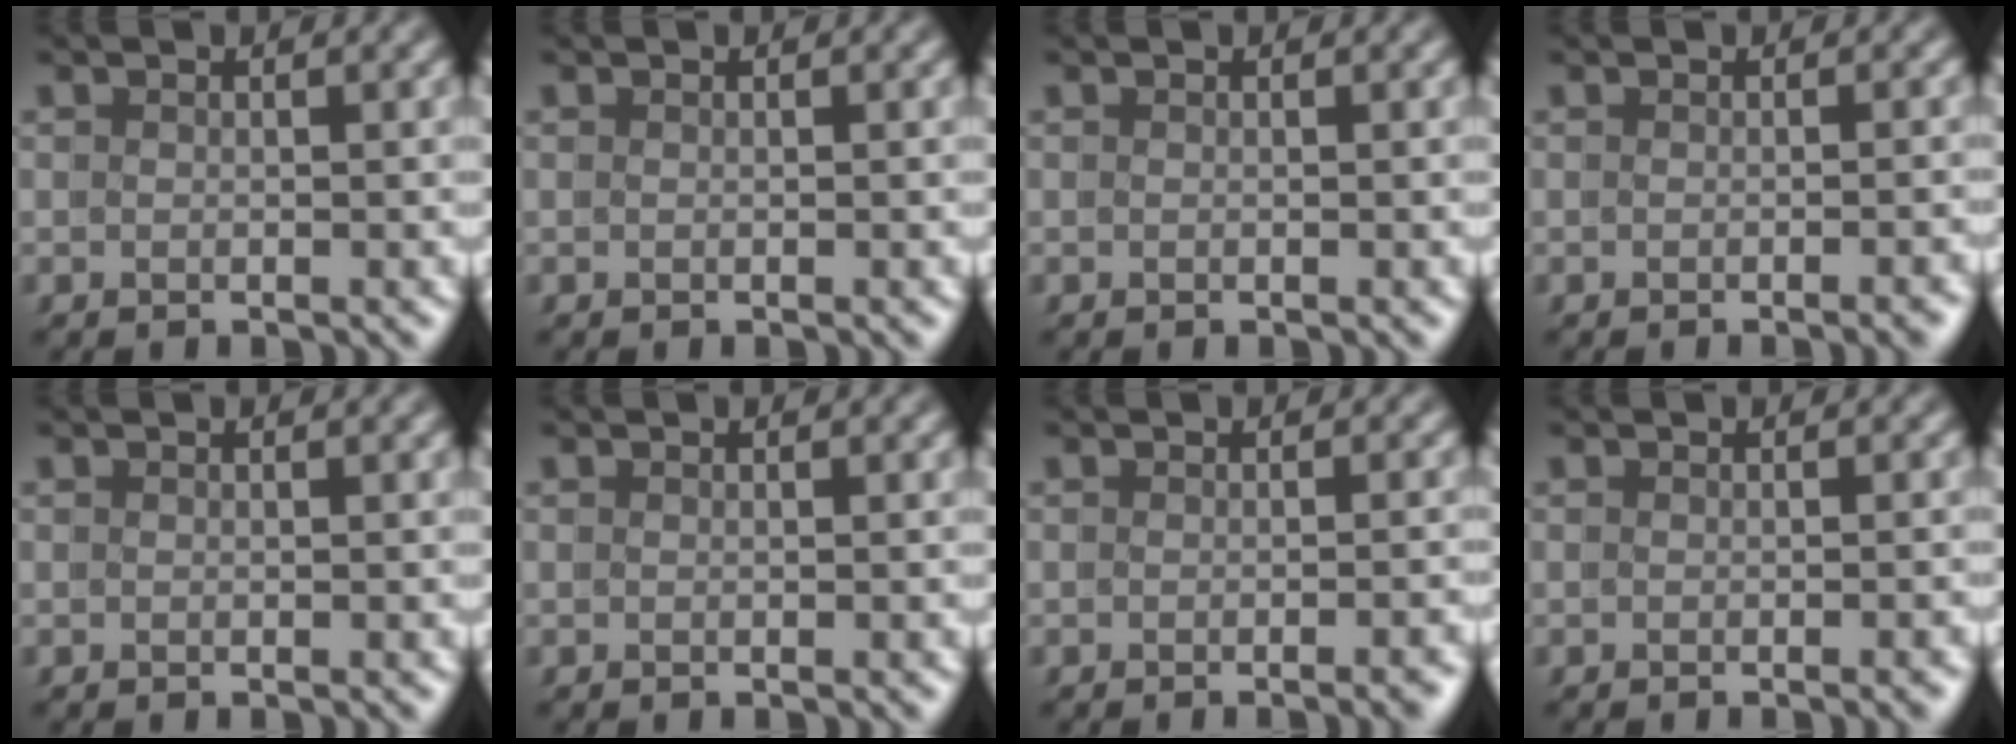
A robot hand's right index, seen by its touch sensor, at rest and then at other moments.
{"total": 0.0}
{"total": 0.0}
{"total": 1.2, "force": [-1.0, 0.1, 0.7], "torque": [0.001, 0.010, -0.020]}
{"total": 0.0}
{"total": 0.0}
{"total": 1.7, "force": [-1.4, 0.2, 1.0], "torque": [0.000, 0.011, -0.027]}
{"total": 0.8, "force": [-0.7, 0.1, 0.4], "torque": [0.002, 0.008, -0.015]}